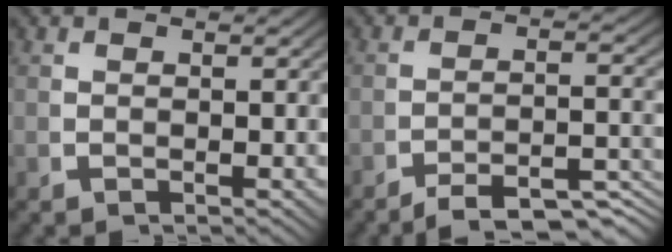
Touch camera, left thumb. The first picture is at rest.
{"total": 7.6, "force": [-6.3, 2.4, 3.5], "torque": [-0.048, -0.017, -0.093]}